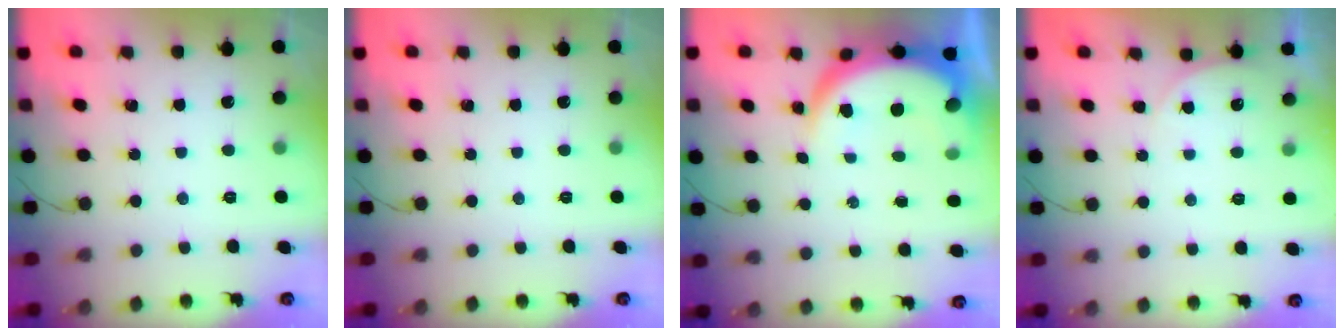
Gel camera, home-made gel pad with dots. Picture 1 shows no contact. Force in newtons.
{"total": 0.0}
{"total": 10.0, "press": 9.9, "slide": 1.0}
{"total": 3.3, "press": 2.5, "slide": 2.2}